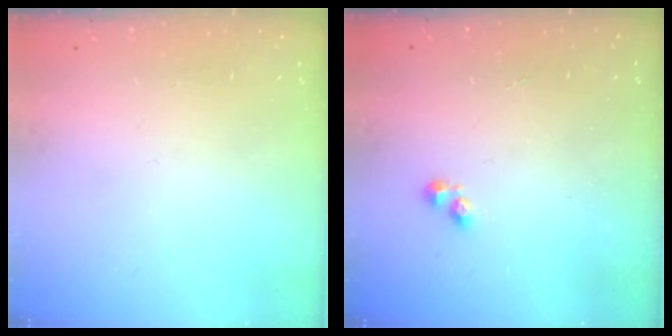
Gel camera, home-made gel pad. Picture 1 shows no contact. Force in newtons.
{"total": 2.3, "press": 2.2, "slide": 0.3}